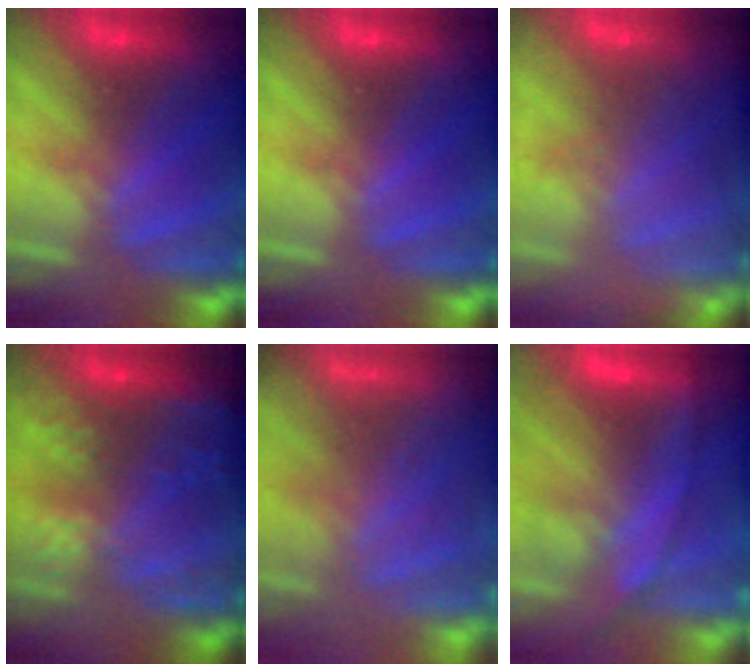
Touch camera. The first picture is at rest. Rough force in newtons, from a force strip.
{"total": 0.0}
{"total": 7.7}
{"total": 7.7}
{"total": 7.5}
{"total": 14.6}